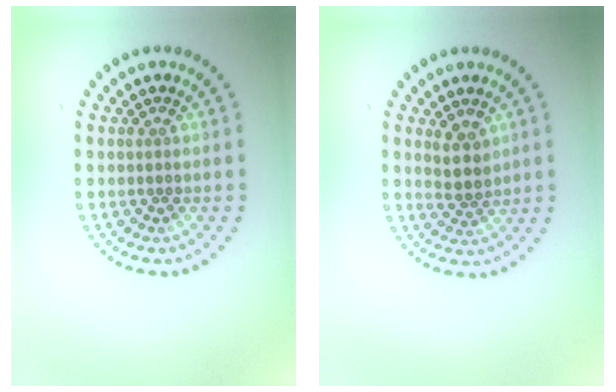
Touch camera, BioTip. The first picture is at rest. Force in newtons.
{"total": 2.1, "press": 1.8, "slide": 1.1}